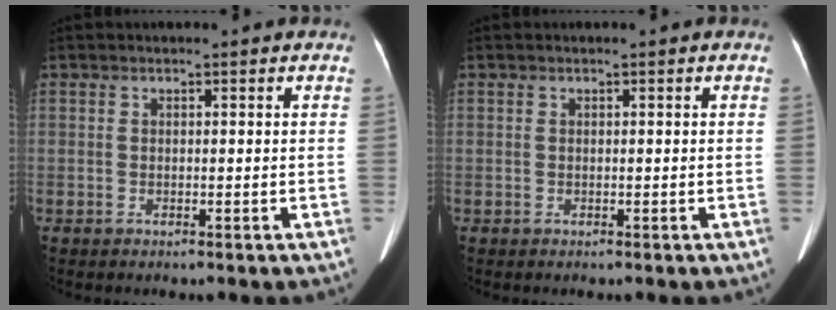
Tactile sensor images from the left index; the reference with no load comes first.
{"total": 0.0}